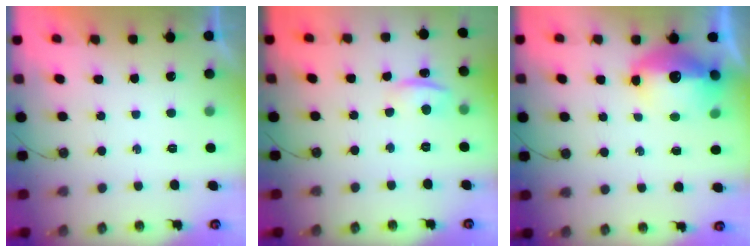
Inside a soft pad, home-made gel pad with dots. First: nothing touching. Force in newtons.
{"total": 1.4, "press": 1.2, "slide": 0.7}
{"total": 14.6, "press": 14.5, "slide": 1.2}